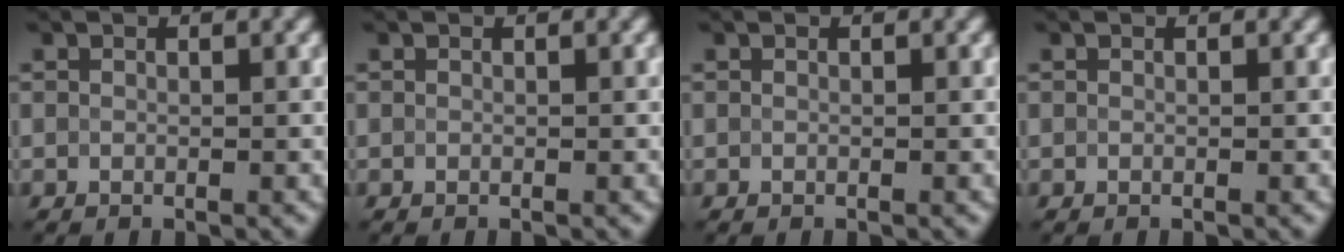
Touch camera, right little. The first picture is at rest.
{"total": 0.0}
{"total": 0.0}
{"total": 0.0}